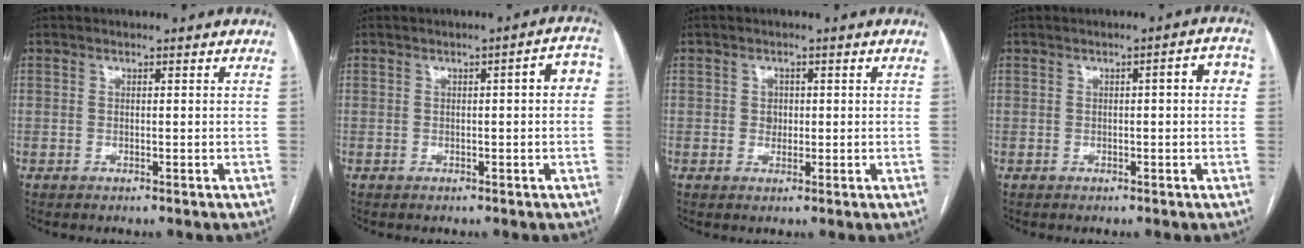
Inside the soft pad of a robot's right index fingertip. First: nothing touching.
{"total": 4.3, "force": [0.4, 0.8, 4.3], "torque": [-0.045, 0.014, -0.001]}
{"total": 1.7, "force": [0.2, 1.5, 0.8], "torque": [-0.009, 0.002, 0.004]}
{"total": 4.0, "force": [0.4, 0.7, 3.9], "torque": [-0.043, 0.015, 0.000]}